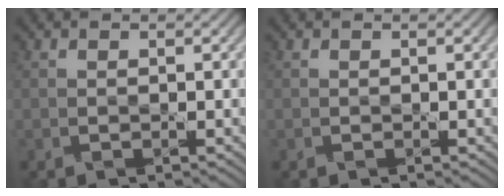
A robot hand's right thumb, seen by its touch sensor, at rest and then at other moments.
{"total": 0.0}